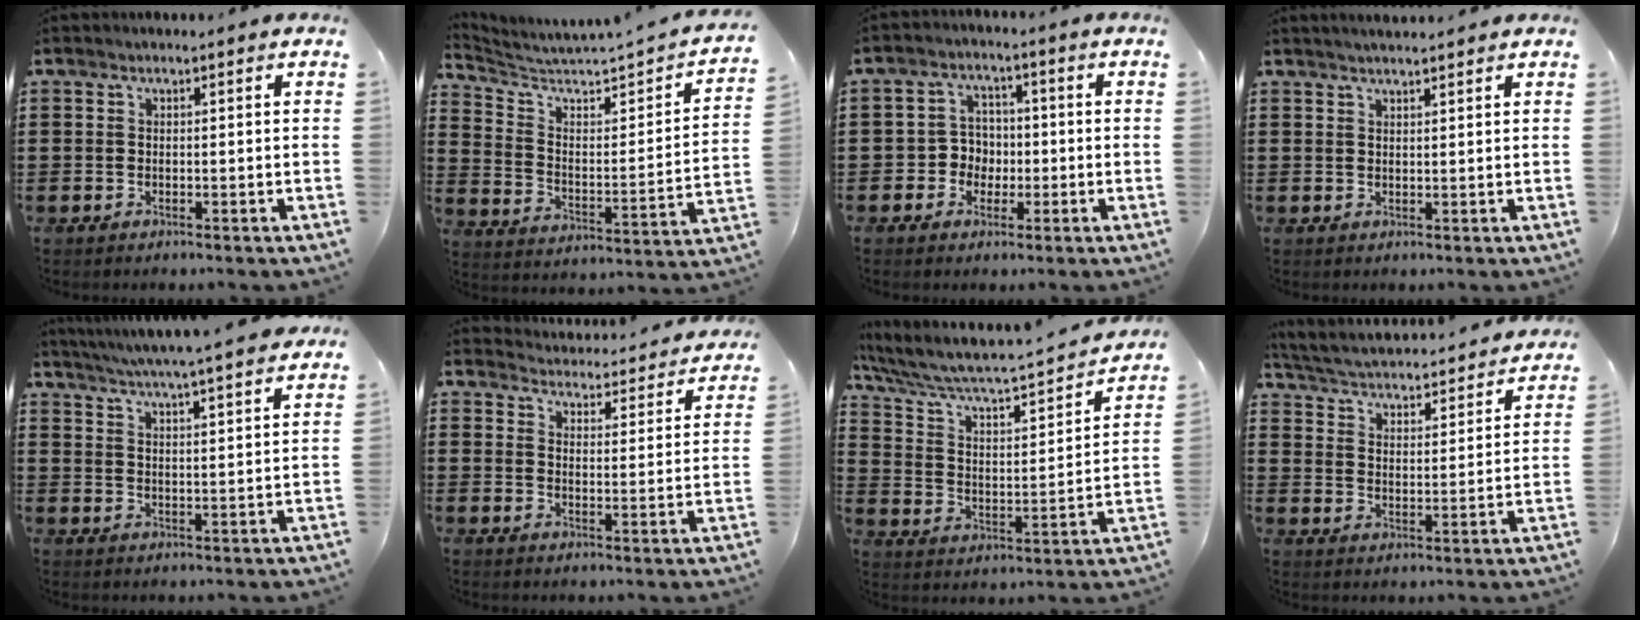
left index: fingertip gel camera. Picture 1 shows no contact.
{"total": 3.1, "force": [2.6, 0.2, 1.7], "torque": [-0.054, -0.037, 0.033]}
{"total": 4.2, "force": [-1.0, 3.9, 1.1], "torque": [-0.037, 0.011, -0.023]}
{"total": 1.5, "force": [1.5, -0.1, 0.3], "torque": [-0.008, 0.003, 0.029]}
{"total": 4.8, "force": [4.4, -1.0, 1.7], "torque": [-0.050, -0.033, 0.073]}
{"total": 3.8, "force": [3.8, -0.1, -0.1], "torque": [-0.015, -0.037, 0.059]}
{"total": 4.3, "force": [4.0, 0.7, 1.5], "torque": [-0.056, -0.047, 0.056]}
{"total": 2.6, "force": [2.5, 0.1, 0.6], "torque": [-0.033, -0.028, 0.030]}